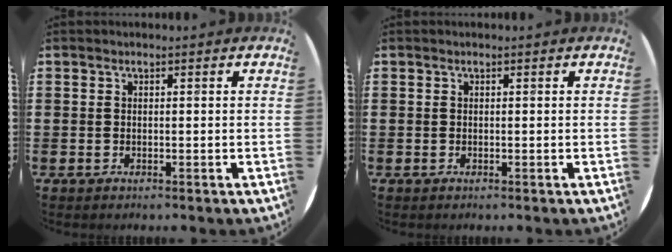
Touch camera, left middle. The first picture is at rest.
{"total": 0.0}